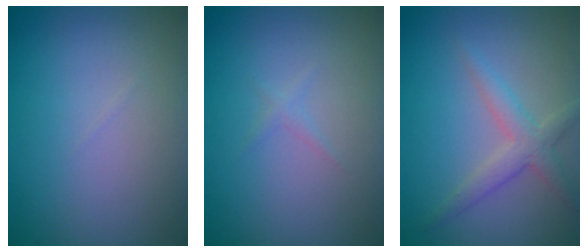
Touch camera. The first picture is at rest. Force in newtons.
{"total": 0.6, "press": 0.6, "slide": 0.1}
{"total": 2.7, "press": 2.7, "slide": 0.1}